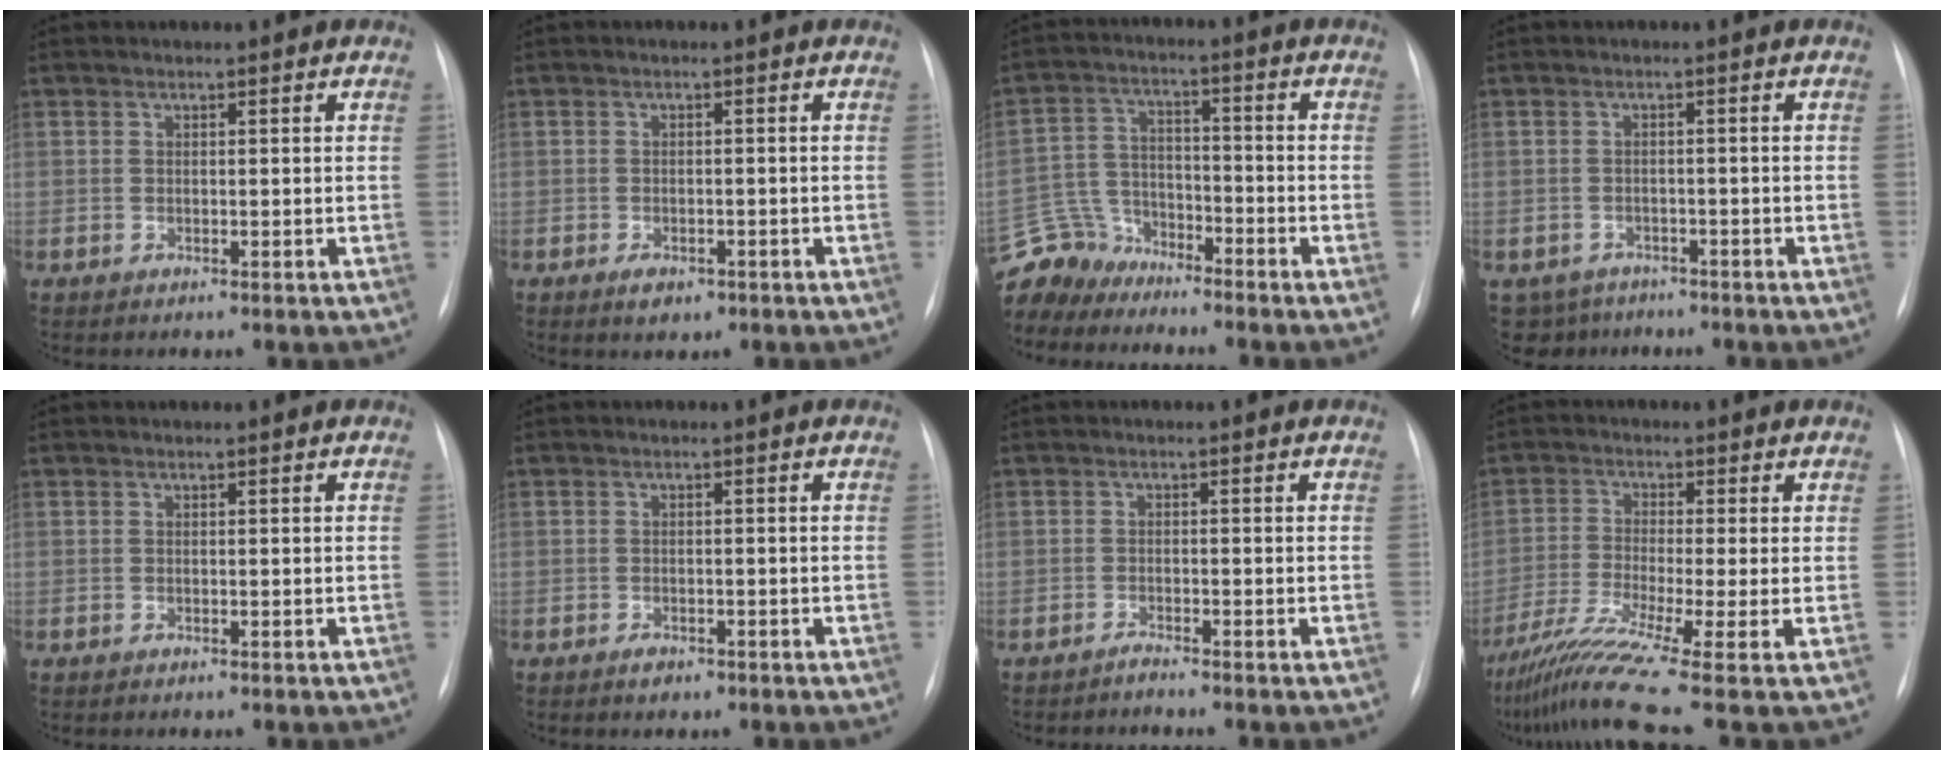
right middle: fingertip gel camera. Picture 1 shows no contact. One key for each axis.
{"total": 2.5, "fx": -1.4, "fy": 1.5, "fz": 1.5, "tx": -0.021, "ty": -0.001, "tz": -0.009}
{"total": 9.0, "fx": -8.3, "fy": 3.2, "fz": -0.4, "tx": -0.003, "ty": 0.017, "tz": -0.166}
{"total": 4.9, "fx": -3.7, "fy": 3.2, "fz": -0.2, "tx": 0.010, "ty": 0.007, "tz": -0.053}
{"total": 0.0}
{"total": 1.5, "fx": -1.0, "fy": 0.9, "fz": 0.7, "tx": -0.013, "ty": 0.000, "tz": -0.008}
{"total": 1.0, "fx": -0.9, "fy": -0.3, "fz": 0.0, "tx": 0.001, "ty": -0.004, "tz": -0.015}
{"total": 9.5, "fx": -6.2, "fy": -2.0, "fz": 7.0, "tx": -0.141, "ty": -0.032, "tz": -0.109}